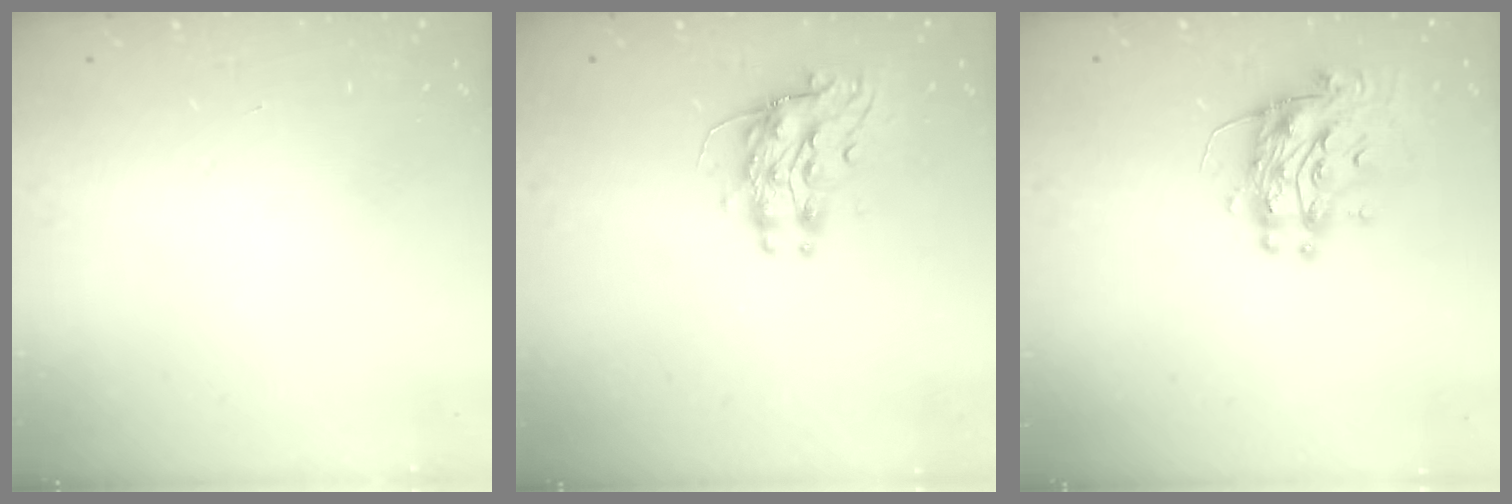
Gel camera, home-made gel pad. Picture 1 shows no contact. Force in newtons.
{"total": 9.2, "press": 9.2, "slide": 0.1}
{"total": 12.9, "press": 12.9, "slide": 1.1}